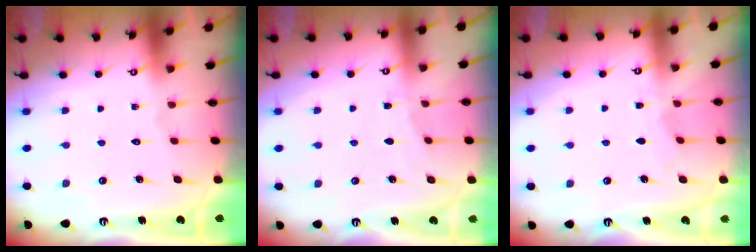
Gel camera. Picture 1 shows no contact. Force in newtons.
{"total": 2.7, "press": 2.7, "slide": 0.4}
{"total": 3.5, "press": 3.5, "slide": 0.4}